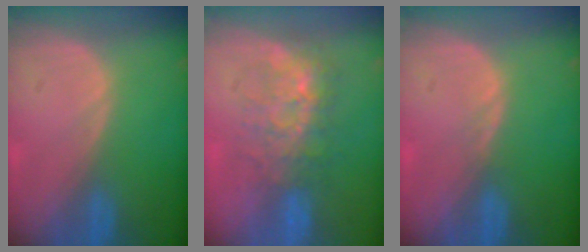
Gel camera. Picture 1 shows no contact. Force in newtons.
{"total": 7.5, "press": 7.2, "slide": 2.2}
{"total": 0.7, "press": 0.7, "slide": 0.2}